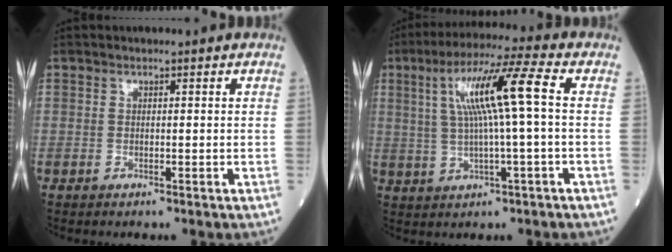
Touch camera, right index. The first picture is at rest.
{"total": 10.9, "force": [1.8, -0.2, 10.8], "torque": [-0.198, 0.022, 0.033]}